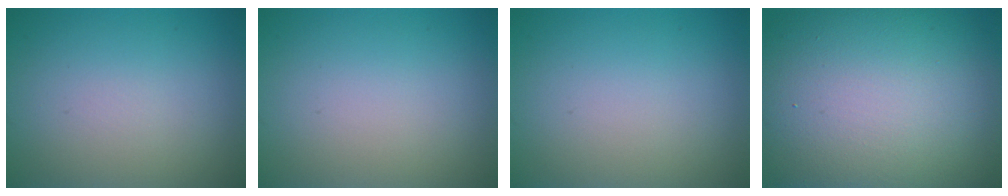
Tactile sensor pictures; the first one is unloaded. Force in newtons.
{"total": 0.0}
{"total": 0.0}
{"total": 17.5, "press": 17.4, "slide": 0.7}